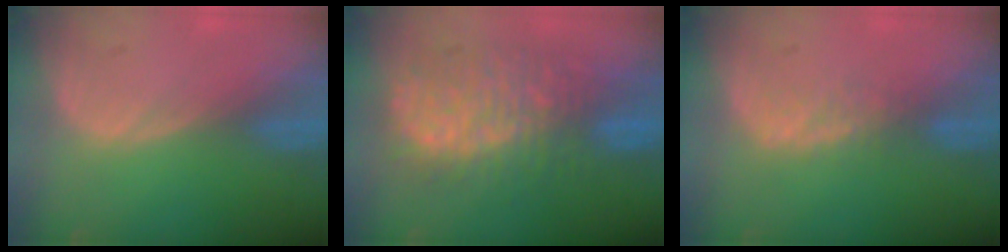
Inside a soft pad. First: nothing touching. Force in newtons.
{"total": 11.6, "press": 11.6, "slide": 1.3}
{"total": 2.3, "press": 2.3, "slide": 0.5}